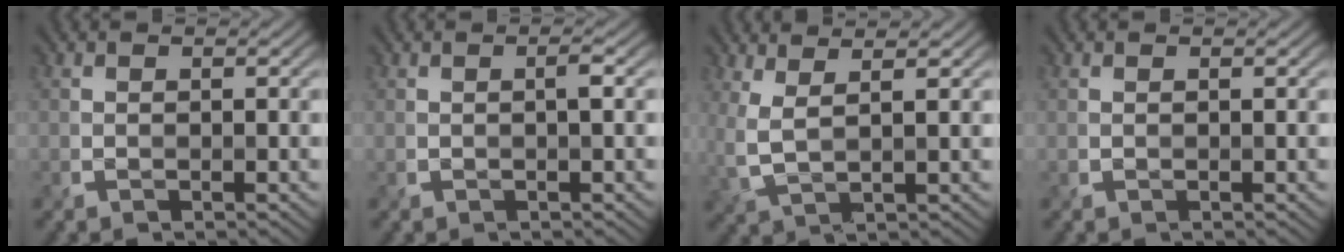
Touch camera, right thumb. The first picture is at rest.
{"total": 1.0, "force": [0.0, 0.0, 1.0], "torque": [-0.020, 0.005, -0.001]}
{"total": 4.0, "force": [2.4, 0.9, 3.1], "torque": [-0.079, 0.005, 0.053]}
{"total": 0.0}